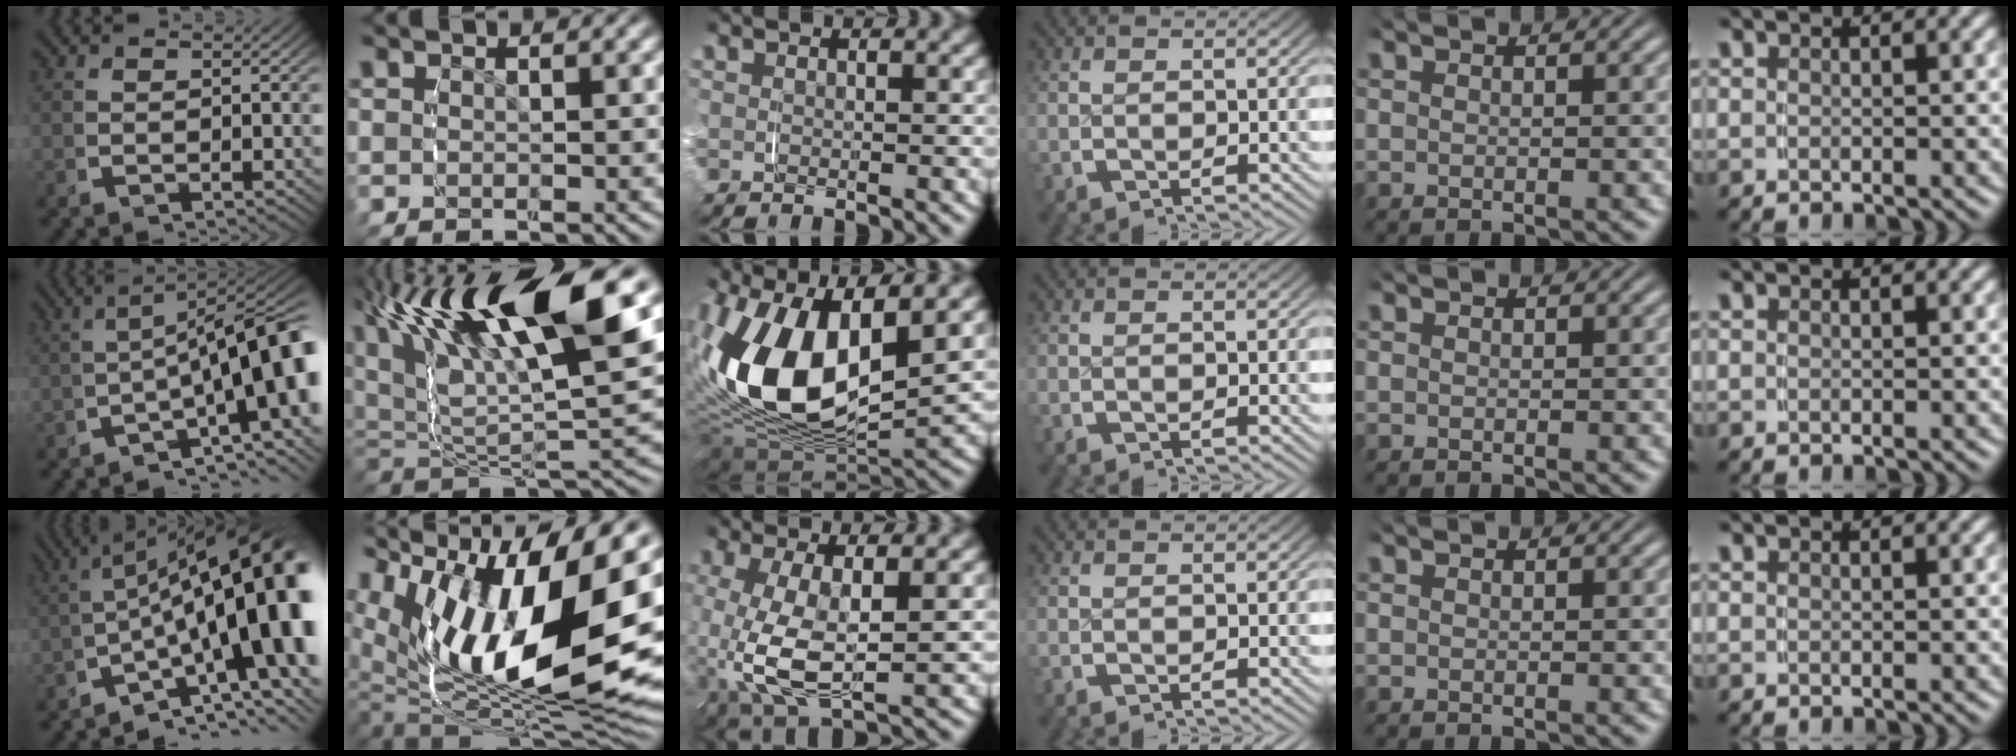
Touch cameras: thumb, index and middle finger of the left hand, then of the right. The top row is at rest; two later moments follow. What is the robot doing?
{"motion": "grasp_and_lifting", "object": "keyboard"}